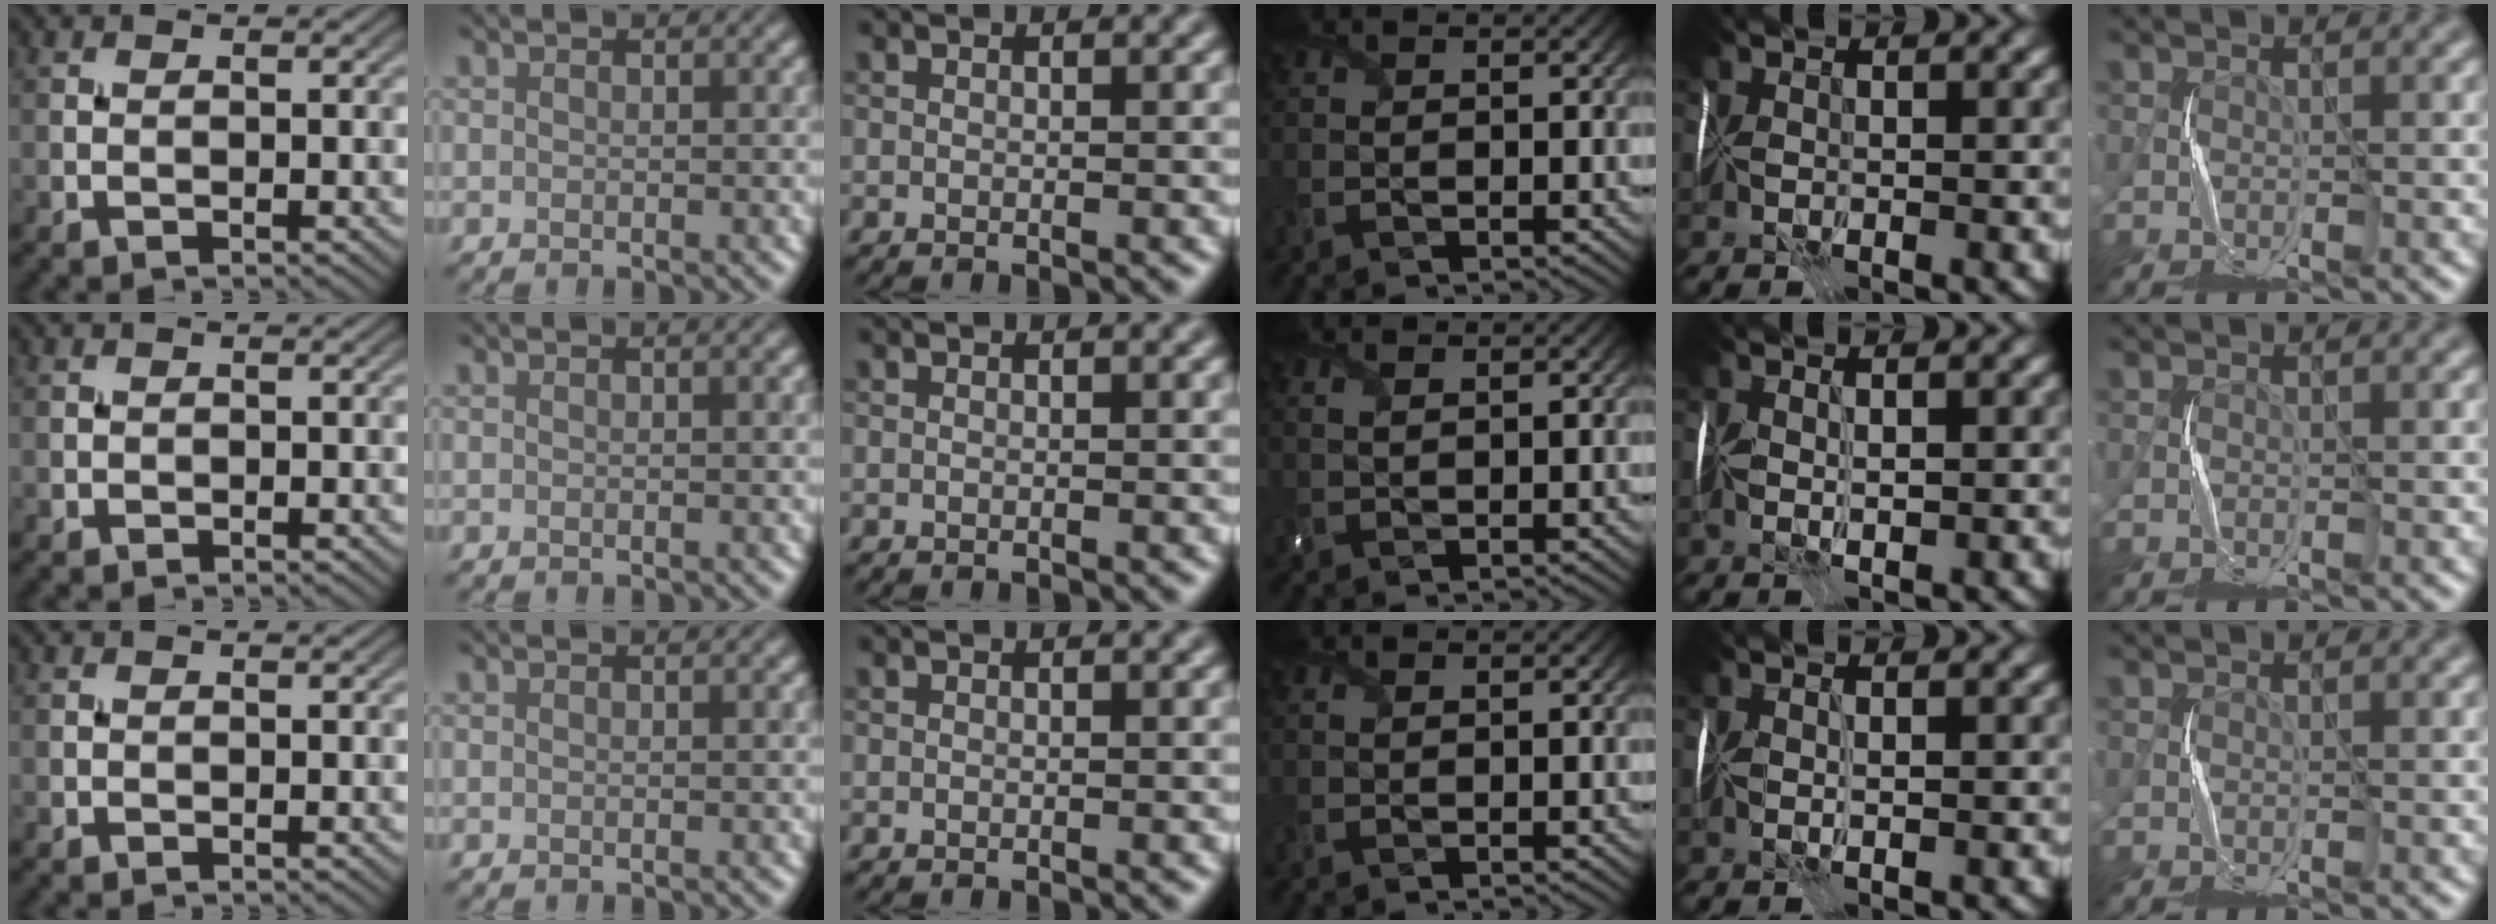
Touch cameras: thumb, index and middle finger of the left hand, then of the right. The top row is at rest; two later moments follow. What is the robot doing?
{"motion": "fold", "object": "handkerchief"}